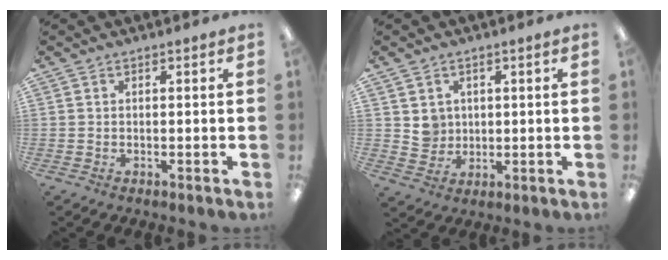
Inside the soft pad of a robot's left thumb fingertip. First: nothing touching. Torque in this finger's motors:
{"motor_torque": [0.00, 0.02, 0.02, -0.03, 0.00]}